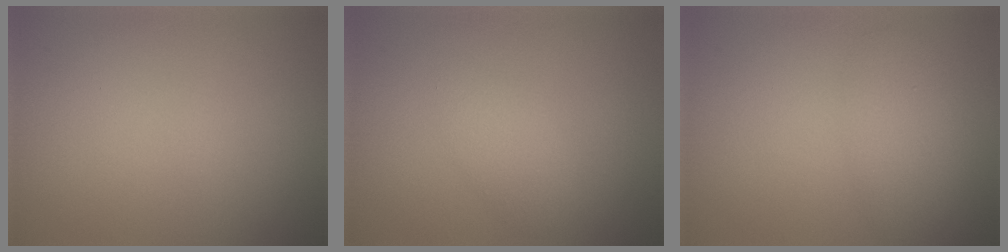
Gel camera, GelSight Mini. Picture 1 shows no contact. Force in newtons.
{"total": 1.8, "press": 1.8, "slide": 0.1}
{"total": 2.8, "press": 2.8, "slide": 0.0}